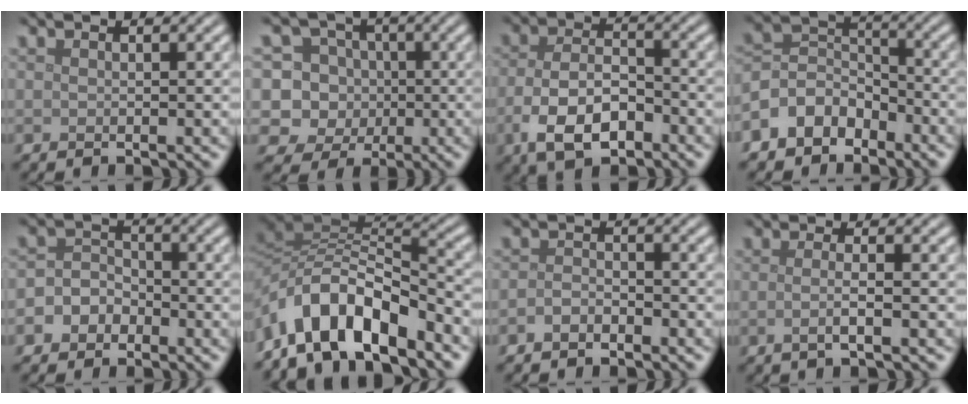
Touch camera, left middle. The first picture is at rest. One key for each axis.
{"total": 8.1, "fx": -0.3, "fy": 7.8, "fz": 2.0, "tx": -0.049, "ty": 0.032, "tz": -0.037}
{"total": 6.1, "fx": -2.9, "fy": 3.2, "fz": 4.2, "tx": -0.084, "ty": -0.005, "tz": -0.059}
{"total": 5.1, "fx": -3.2, "fy": 3.6, "fz": 1.6, "tx": -0.026, "ty": 0.004, "tz": -0.076}
{"total": 3.8, "fx": -1.7, "fy": 3.1, "fz": 1.1, "tx": 0.002, "ty": 0.010, "tz": -0.044}
{"total": 8.9, "fx": -5.6, "fy": 3.4, "fz": 6.0, "tx": -0.093, "ty": 0.010, "tz": -0.112}
{"total": 1.4, "fx": -1.0, "fy": 0.7, "fz": 0.7, "tx": -0.013, "ty": 0.003, "tz": -0.023}
{"total": 2.0, "fx": -0.3, "fy": 0.7, "fz": 1.9, "tx": -0.028, "ty": -0.003, "tz": -0.012}